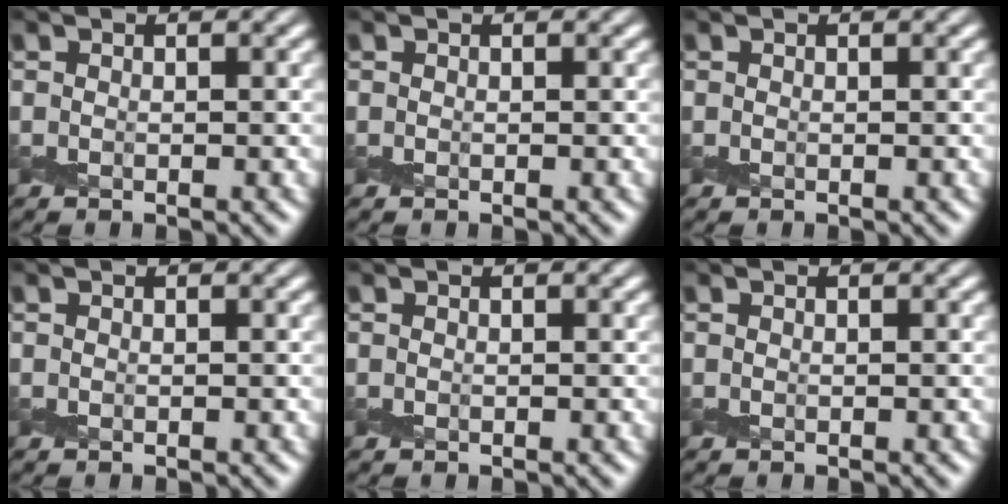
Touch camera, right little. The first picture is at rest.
{"total": 0.0}
{"total": 0.0}
{"total": 0.0}
{"total": 0.0}
{"total": 0.0}